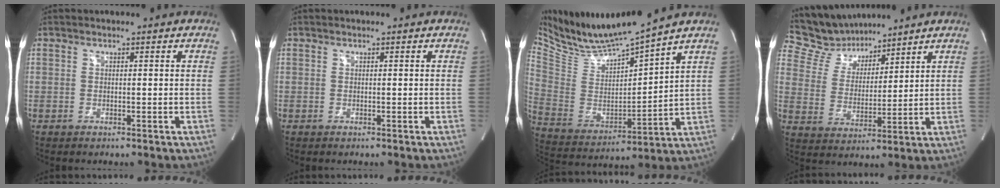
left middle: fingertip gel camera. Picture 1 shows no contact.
{"total": 0.0}
{"total": 13.6, "force": [12.8, -1.1, 4.7], "torque": [-0.104, -0.017, 0.250]}
{"total": 9.8, "force": [9.3, 2.7, 1.1], "torque": [-0.037, 0.019, 0.189]}